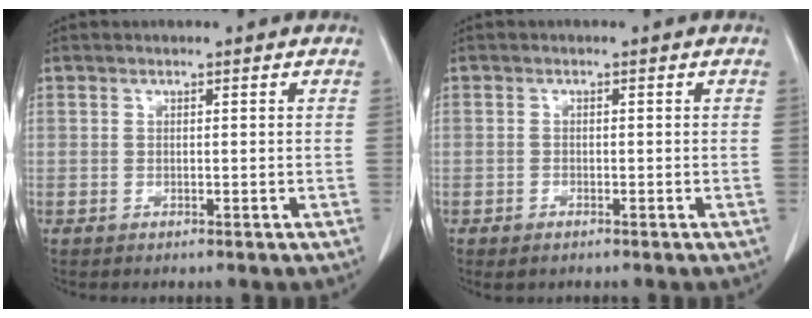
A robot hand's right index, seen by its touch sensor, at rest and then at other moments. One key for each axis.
{"total": 1.2, "fx": -0.9, "fy": 0.6, "fz": 0.6, "tx": -0.014, "ty": -0.001, "tz": -0.009}